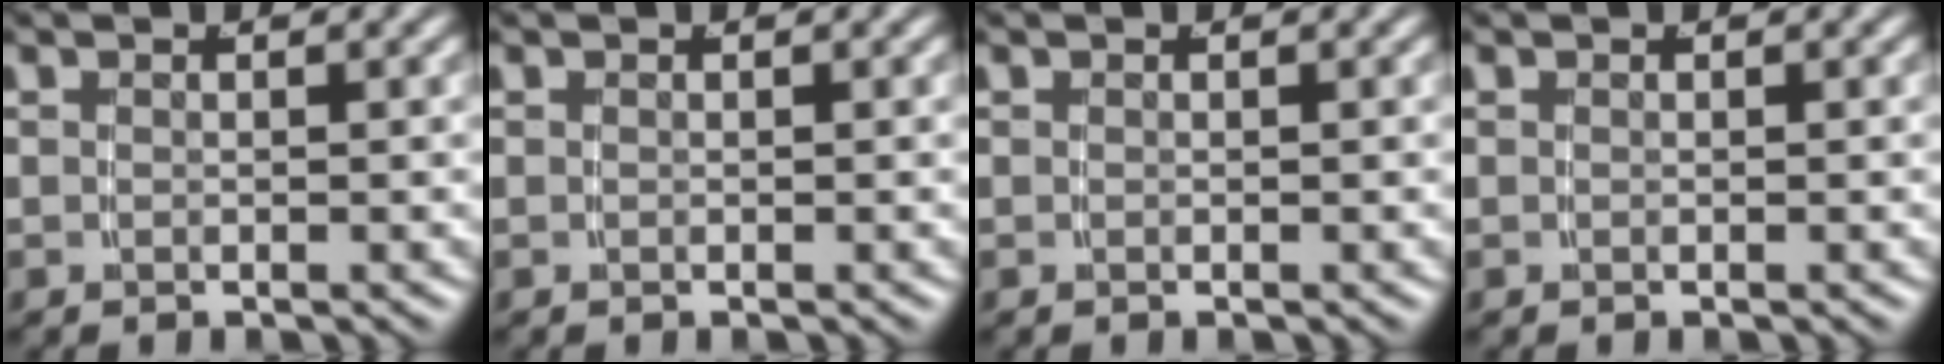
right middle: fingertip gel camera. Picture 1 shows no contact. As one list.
[{"total": 0.0}, {"total": 0.0}, {"total": 0.0}]